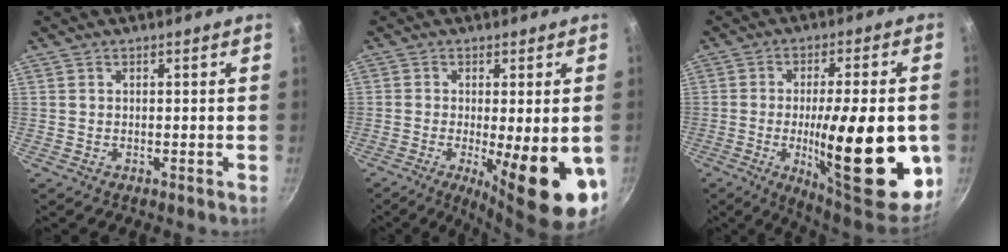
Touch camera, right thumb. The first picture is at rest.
{"total": 15.0, "force": [-3.8, 4.1, 13.9], "torque": [-0.185, -0.015, -0.044]}
{"total": 26.6, "force": [-4.9, 7.8, 24.9], "torque": [-0.331, -0.004, -0.063]}